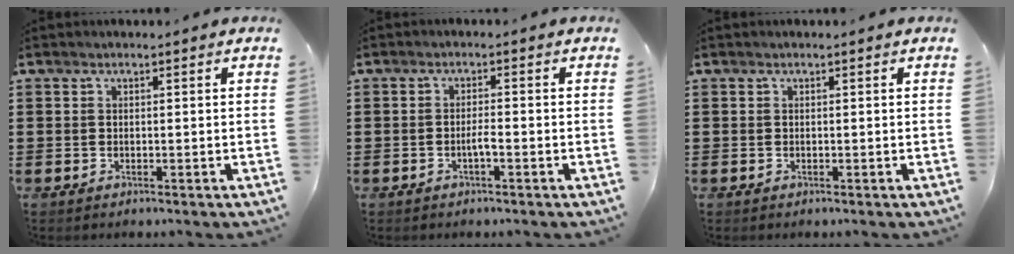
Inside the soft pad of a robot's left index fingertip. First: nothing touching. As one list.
[{"total": 1.8, "force": [-0.7, 0.2, 1.6], "torque": [-0.032, 0.001, -0.013]}, {"total": 0.0}]